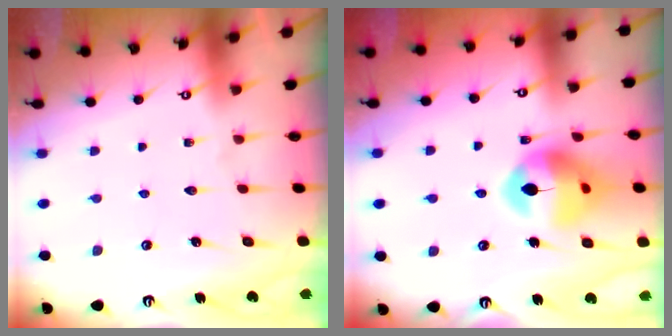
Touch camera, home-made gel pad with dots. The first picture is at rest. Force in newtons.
{"total": 14.1, "press": 14.0, "slide": 1.8}